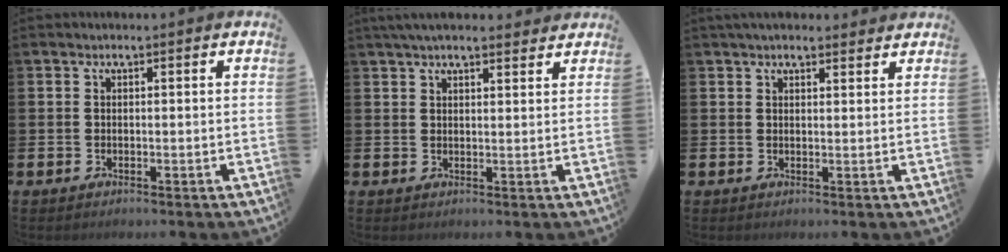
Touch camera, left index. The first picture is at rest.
{"total": 3.6, "force": [3.3, 0.7, 1.3], "torque": [-0.029, -0.007, 0.060]}
{"total": 2.5, "force": [2.3, 0.6, 0.5], "torque": [-0.011, -0.007, 0.042]}